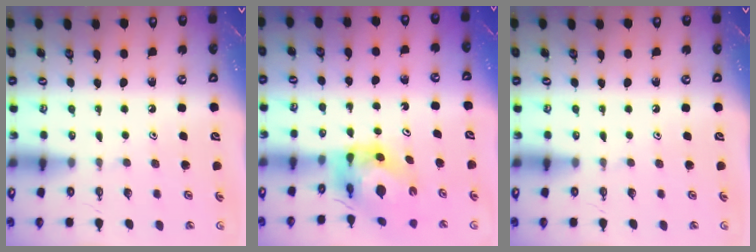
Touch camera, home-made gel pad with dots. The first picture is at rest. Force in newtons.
{"total": 7.0, "press": 7.0, "slide": 0.6}
{"total": 0.0}